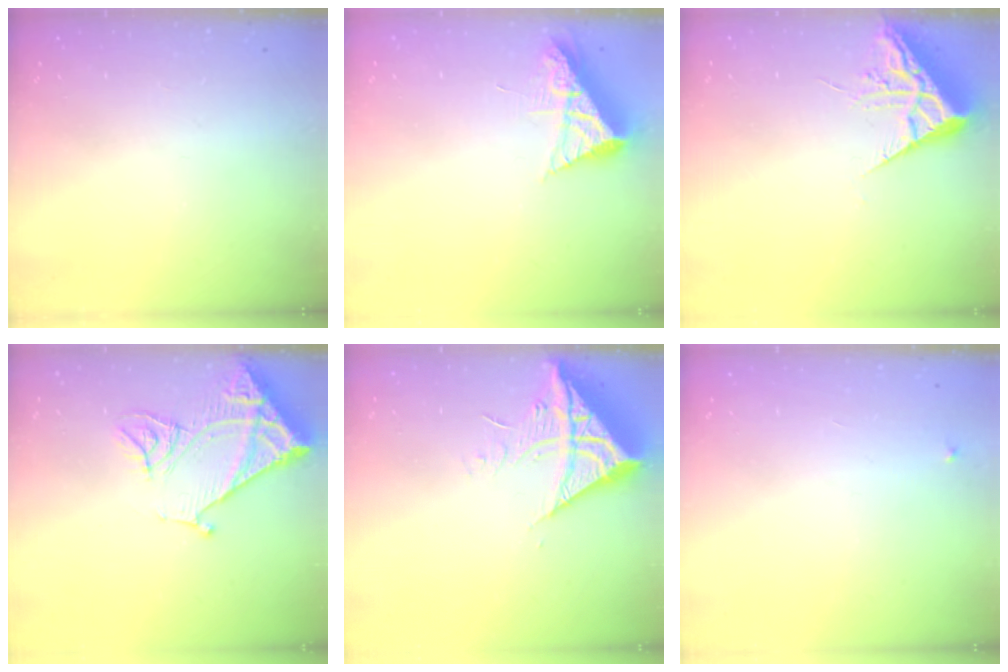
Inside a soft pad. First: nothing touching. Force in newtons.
{"total": 8.1, "press": 8.1, "slide": 0.8}
{"total": 7.0, "press": 7.0, "slide": 0.7}
{"total": 14.3, "press": 14.2, "slide": 1.8}
{"total": 11.9, "press": 11.8, "slide": 1.4}
{"total": 2.1, "press": 2.1, "slide": 0.1}